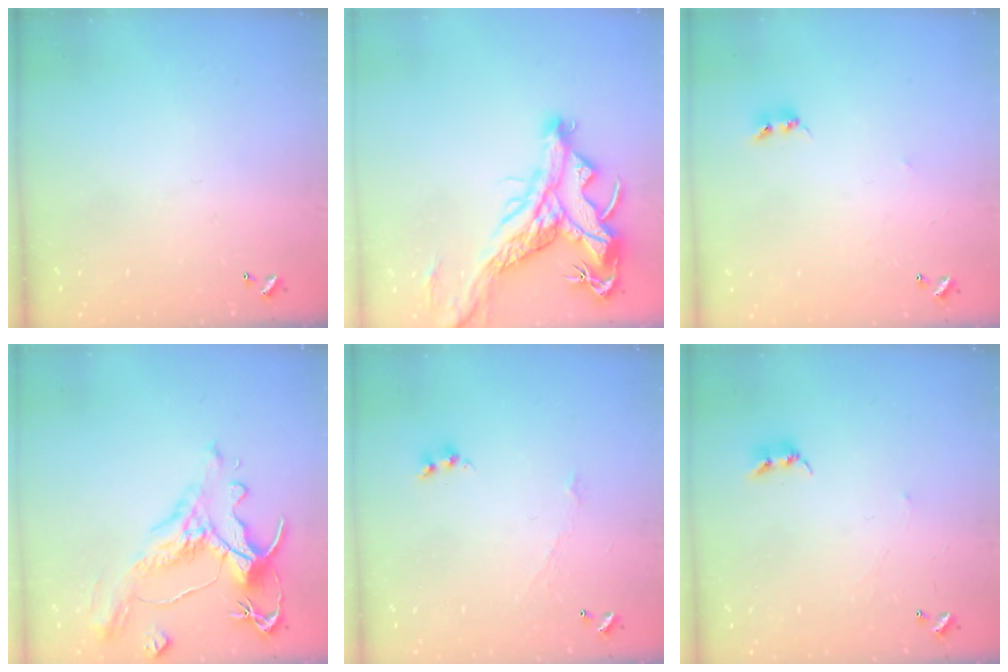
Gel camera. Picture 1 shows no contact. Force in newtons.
{"total": 7.3, "press": 7.0, "slide": 1.9}
{"total": 2.7, "press": 2.7, "slide": 0.3}
{"total": 1.6, "press": 0.7, "slide": 1.4}
{"total": 1.9, "press": 1.8, "slide": 0.4}
{"total": 2.4, "press": 2.4, "slide": 0.2}